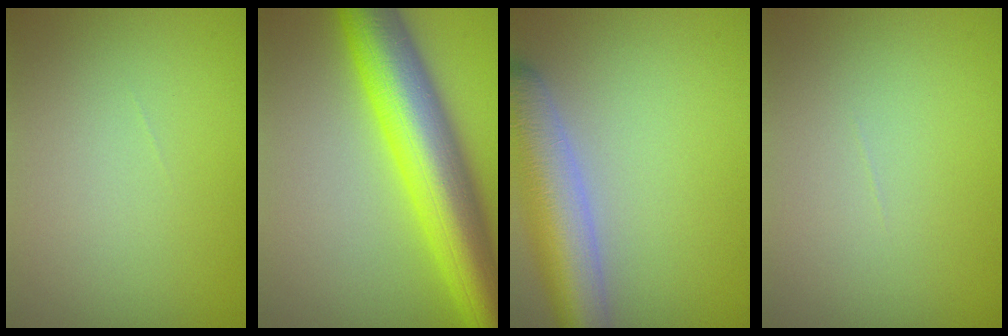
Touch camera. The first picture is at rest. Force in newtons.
{"total": 11.5, "press": 11.5, "slide": 0.1}
{"total": 8.3, "press": 8.2, "slide": 0.7}
{"total": 0.0}